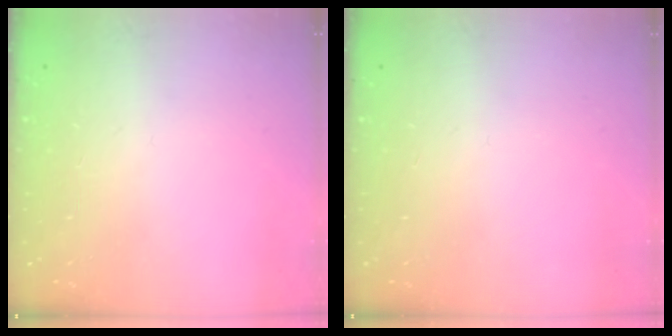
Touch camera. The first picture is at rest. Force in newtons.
{"total": 0.0}